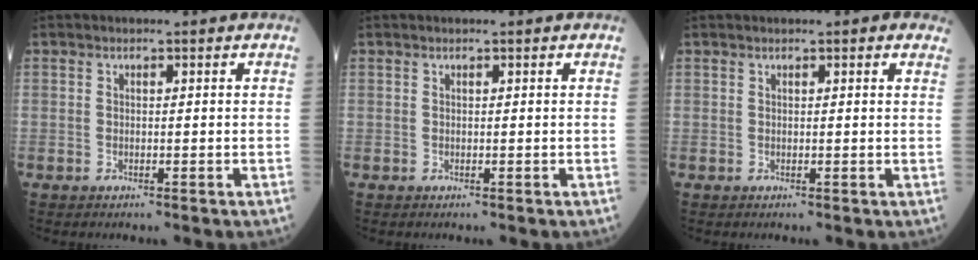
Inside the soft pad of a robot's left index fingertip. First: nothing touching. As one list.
[{"total": 0.0}, {"total": 1.6, "force": [1.1, 0.3, 1.2], "torque": [-0.010, 0.011, 0.007]}]